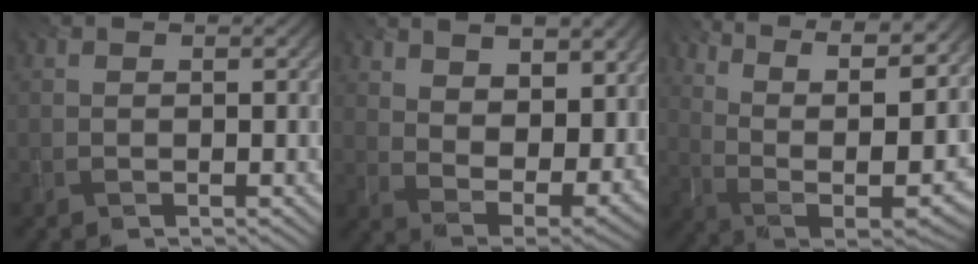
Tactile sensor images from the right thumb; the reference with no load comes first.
{"total": 12.2, "force": [6.5, 6.0, 8.3], "torque": [-0.162, -0.004, 0.098]}
{"total": 16.8, "force": [8.0, 7.2, 12.9], "torque": [-0.222, 0.030, 0.138]}